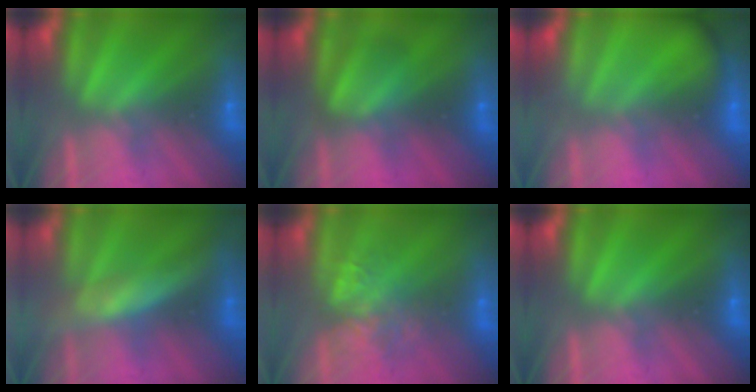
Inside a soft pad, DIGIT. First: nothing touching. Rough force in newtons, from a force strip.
{"total": 2.4}
{"total": 2.3}
{"total": 3.4}
{"total": 7.7}
{"total": 0.0}